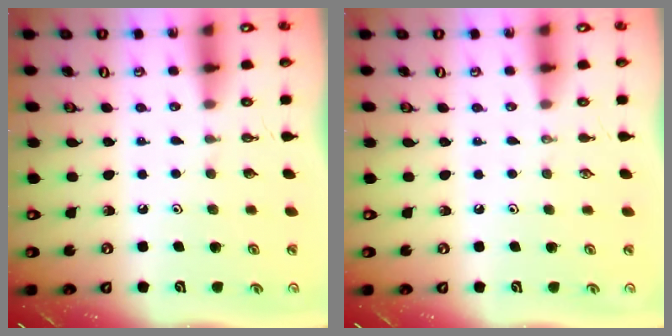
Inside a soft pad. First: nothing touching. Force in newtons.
{"total": 0.0}